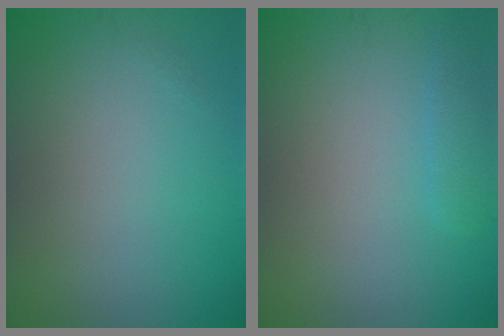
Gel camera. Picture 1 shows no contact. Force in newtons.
{"total": 1.4, "press": 1.4, "slide": 0.1}